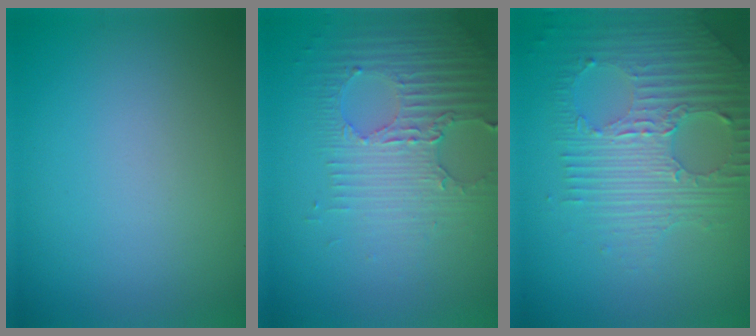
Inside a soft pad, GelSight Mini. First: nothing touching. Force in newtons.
{"total": 3.5, "press": 3.4, "slide": 0.9}
{"total": 6.5, "press": 4.5, "slide": 4.7}